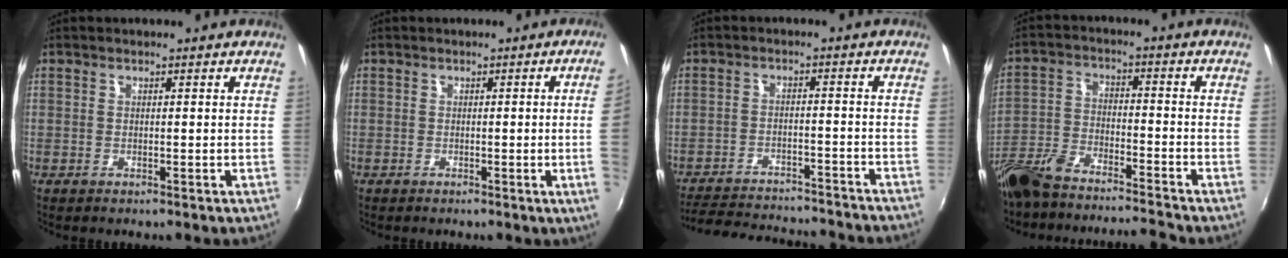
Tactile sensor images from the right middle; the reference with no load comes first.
{"total": 4.6, "force": [0.4, -2.1, 4.1], "torque": [-0.062, -0.006, 0.008]}
{"total": 21.0, "force": [-18.9, 4.0, 8.2], "torque": [-0.165, -0.012, -0.253]}
{"total": 14.6, "force": [-13.3, 2.0, 5.7], "torque": [-0.135, -0.015, -0.244]}